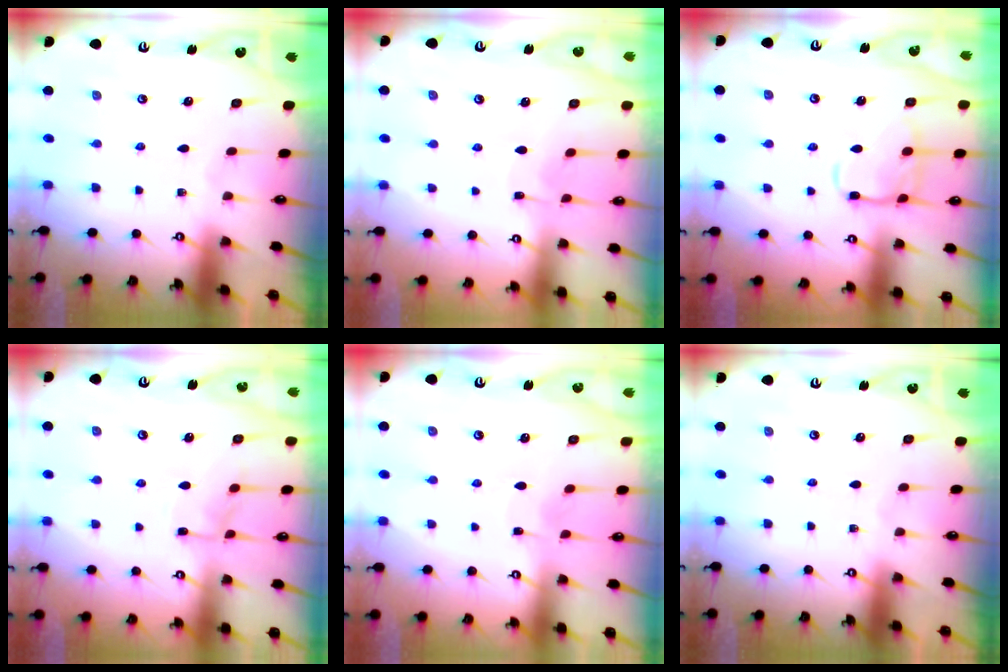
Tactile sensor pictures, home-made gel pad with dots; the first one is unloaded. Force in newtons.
{"total": 5.2, "press": 5.2, "slide": 0.2}
{"total": 12.1, "press": 12.1, "slide": 1.1}
{"total": 7.1, "press": 7.0, "slide": 0.6}
{"total": 2.3, "press": 2.3, "slide": 0.3}
{"total": 0.0}